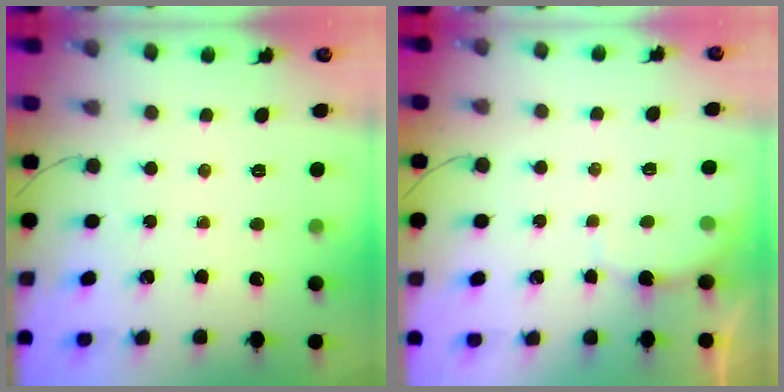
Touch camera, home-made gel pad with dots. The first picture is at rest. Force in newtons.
{"total": 2.3, "press": 2.2, "slide": 0.6}